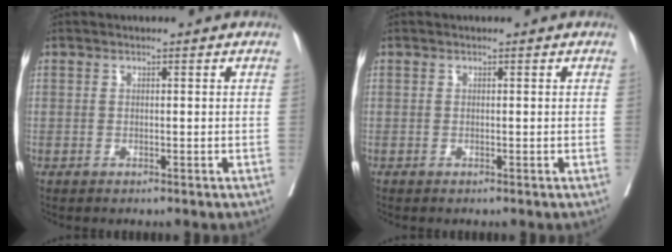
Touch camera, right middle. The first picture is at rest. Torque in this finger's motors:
{"motor_torque": [-0.99, -0.84, 0.02, 0.01]}